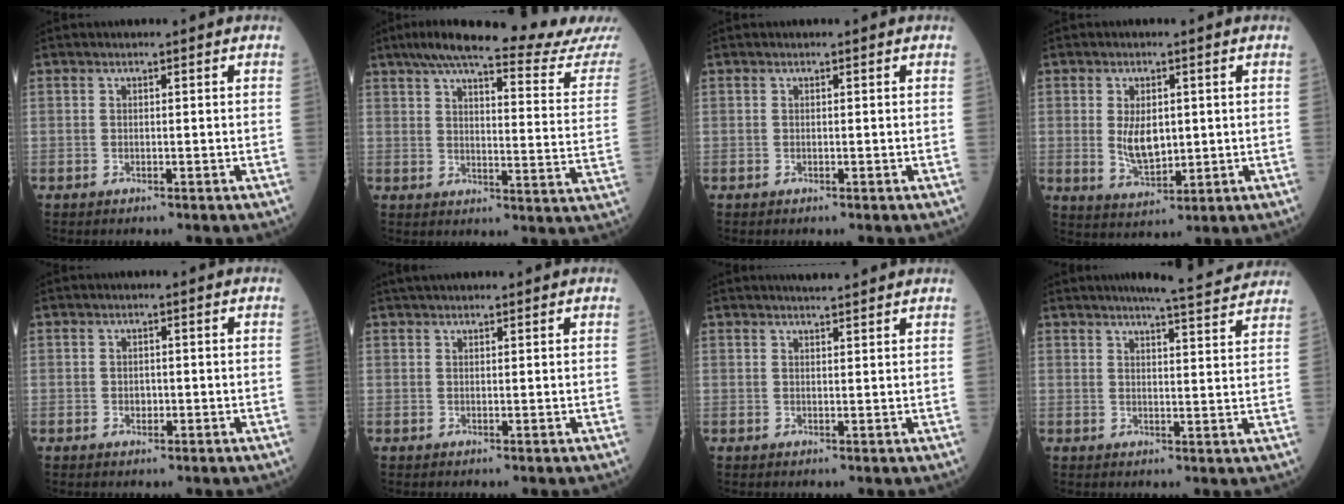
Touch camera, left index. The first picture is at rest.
{"total": 22.6, "force": [20.1, -0.4, 10.3], "torque": [-0.144, -0.048, 0.253]}
{"total": 0.0}
{"total": 5.9, "force": [0.5, 3.0, 5.0], "torque": [-0.100, -0.006, 0.020]}
{"total": 1.2, "force": [-0.3, 0.9, 0.8], "torque": [-0.014, 0.002, -0.003]}
{"total": 4.2, "force": [3.8, 0.8, 1.8], "torque": [-0.021, 0.037, 0.058]}
{"total": 3.7, "force": [3.5, 0.0, 1.4], "torque": [-0.022, 0.014, 0.047]}
{"total": 10.1, "force": [9.5, 0.1, 3.6], "torque": [-0.051, 0.002, 0.105]}